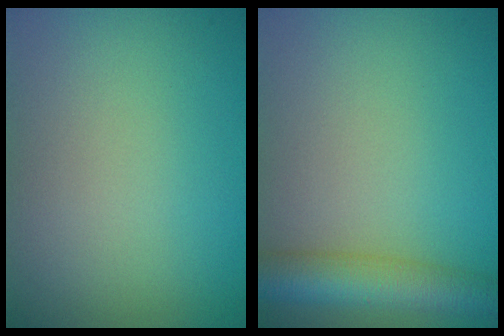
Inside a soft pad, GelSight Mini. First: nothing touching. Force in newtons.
{"total": 5.4, "press": 5.4, "slide": 0.1}